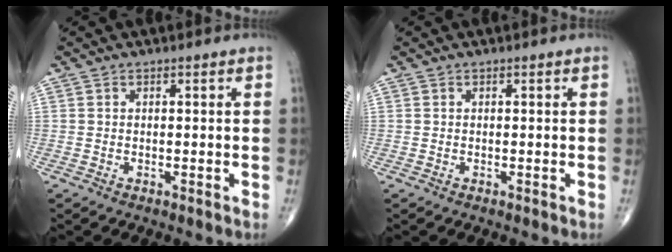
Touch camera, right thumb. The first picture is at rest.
{"total": 0.0}